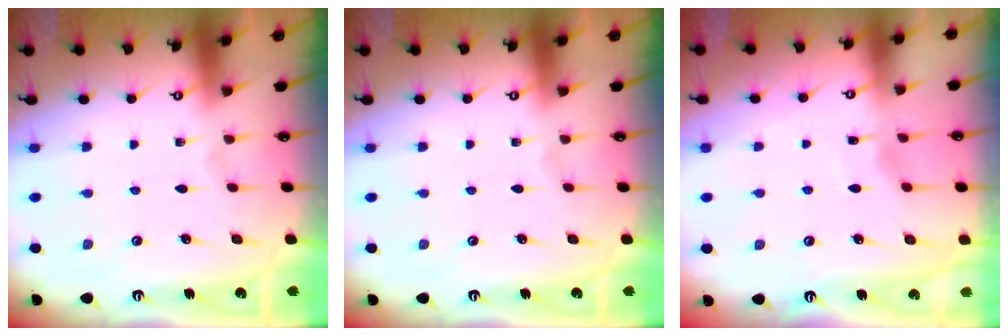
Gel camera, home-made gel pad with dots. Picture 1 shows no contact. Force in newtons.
{"total": 0.0}
{"total": 3.0, "press": 2.9, "slide": 0.3}